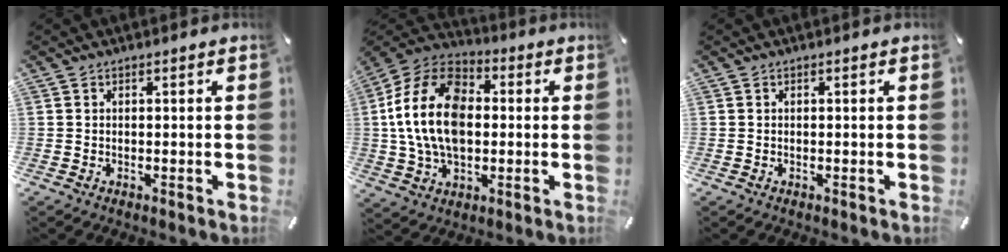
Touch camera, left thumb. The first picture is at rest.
{"total": 17.2, "force": [0.0, 12.3, 12.0], "torque": [-0.271, 0.013, -0.003]}
{"total": 0.0}